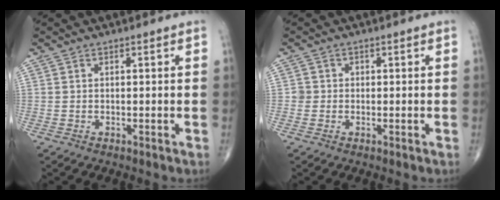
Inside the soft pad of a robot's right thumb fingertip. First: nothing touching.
{"total": 1.4, "force": [-0.1, 1.4, 0.0], "torque": [0.011, 0.006, -0.006]}